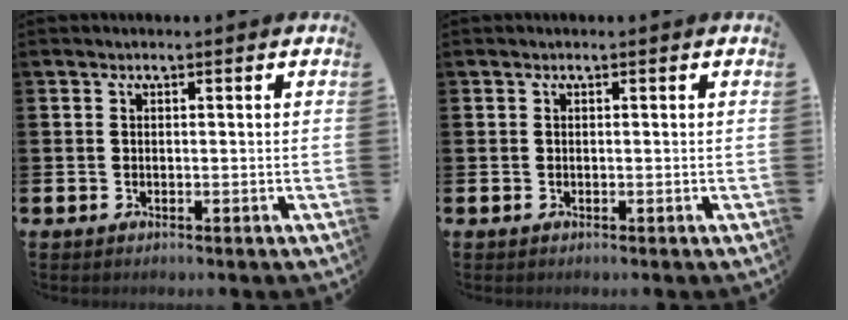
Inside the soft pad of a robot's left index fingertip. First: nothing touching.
{"total": 0.0}